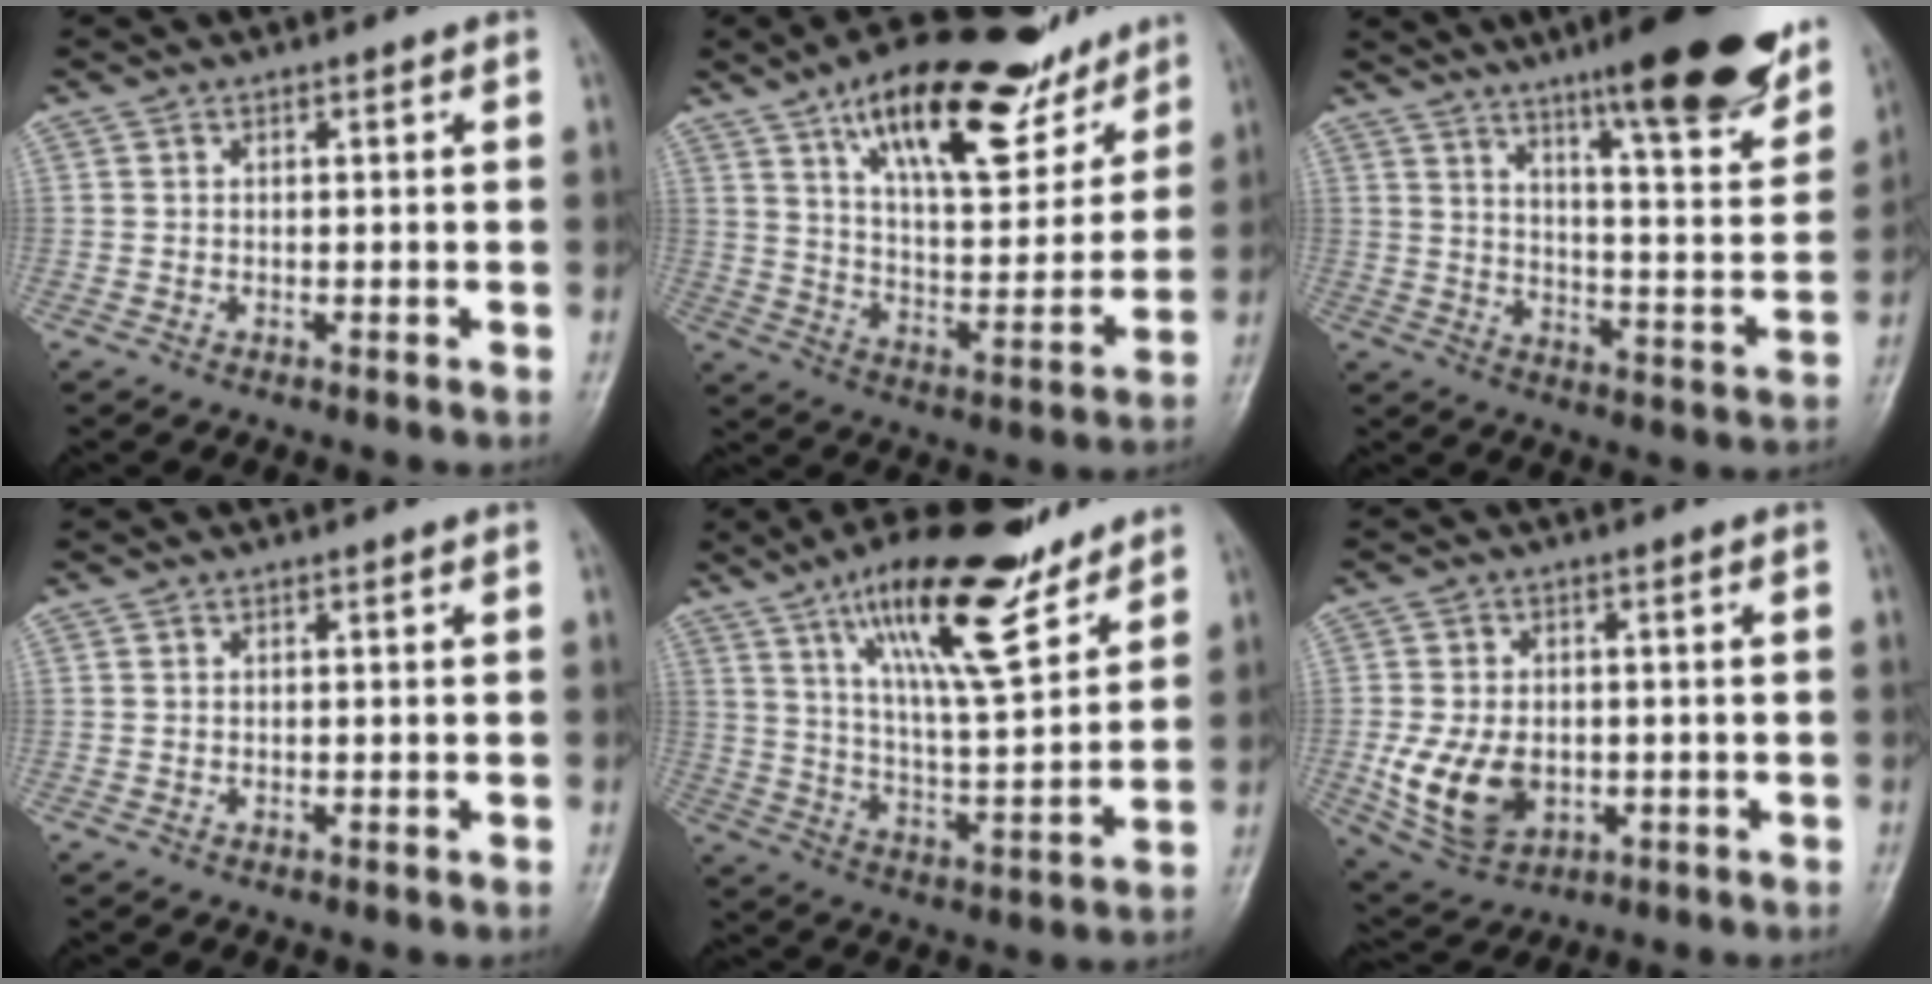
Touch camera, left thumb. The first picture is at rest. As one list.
[{"total": 23.1, "force": [14.8, 9.2, 15.2], "torque": [-0.187, -0.051, 0.240]}, {"total": 23.2, "force": [15.6, 4.3, 16.6], "torque": [-0.207, -0.064, 0.226]}, {"total": 0.0}, {"total": 18.8, "force": [12.6, 4.8, 13.1], "torque": [-0.192, -0.065, 0.218]}, {"total": 11.0, "force": [-1.9, 7.7, 7.7], "torque": [-0.131, -0.004, -0.019]}]